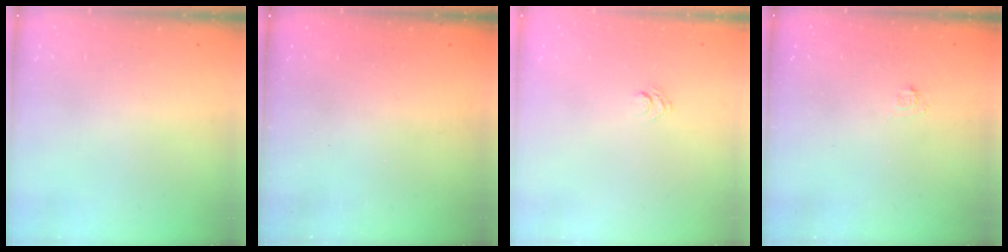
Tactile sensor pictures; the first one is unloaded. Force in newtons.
{"total": 2.4, "press": 2.2, "slide": 0.8}
{"total": 2.6, "press": 2.3, "slide": 1.1}
{"total": 2.2, "press": 2.1, "slide": 0.9}